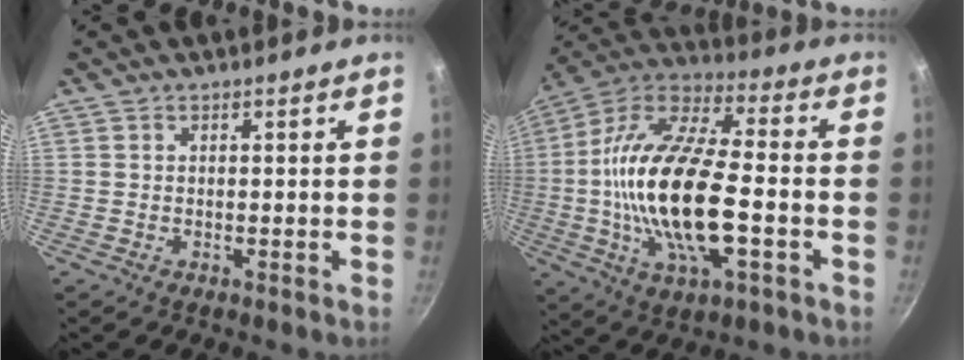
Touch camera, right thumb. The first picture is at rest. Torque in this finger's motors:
{"motor_torque": [1.05, 0.94, 2.64, -0.13, 0.99]}